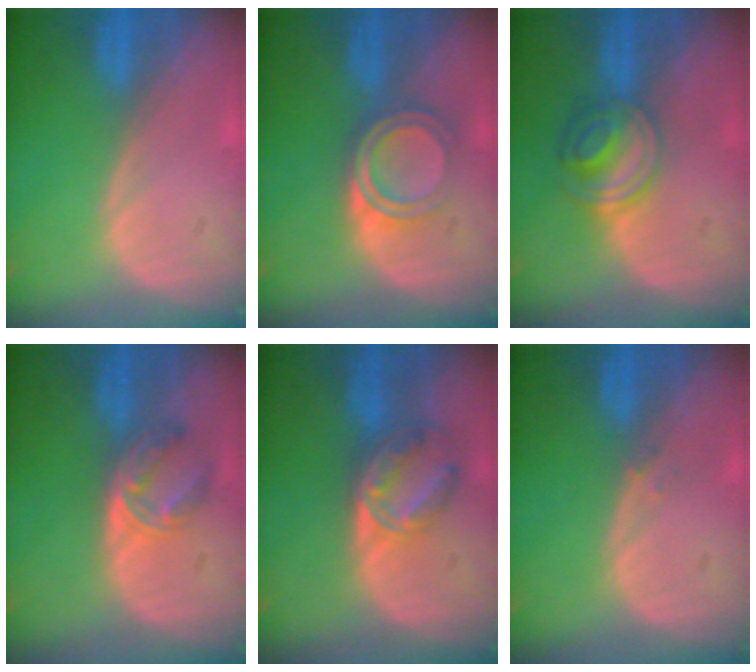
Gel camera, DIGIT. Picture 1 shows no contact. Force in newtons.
{"total": 5.2, "press": 4.8, "slide": 1.9}
{"total": 5.8, "press": 5.5, "slide": 1.9}
{"total": 5.7, "press": 4.7, "slide": 3.3}
{"total": 6.7, "press": 5.9, "slide": 3.2}
{"total": 0.7, "press": 0.7, "slide": 0.1}